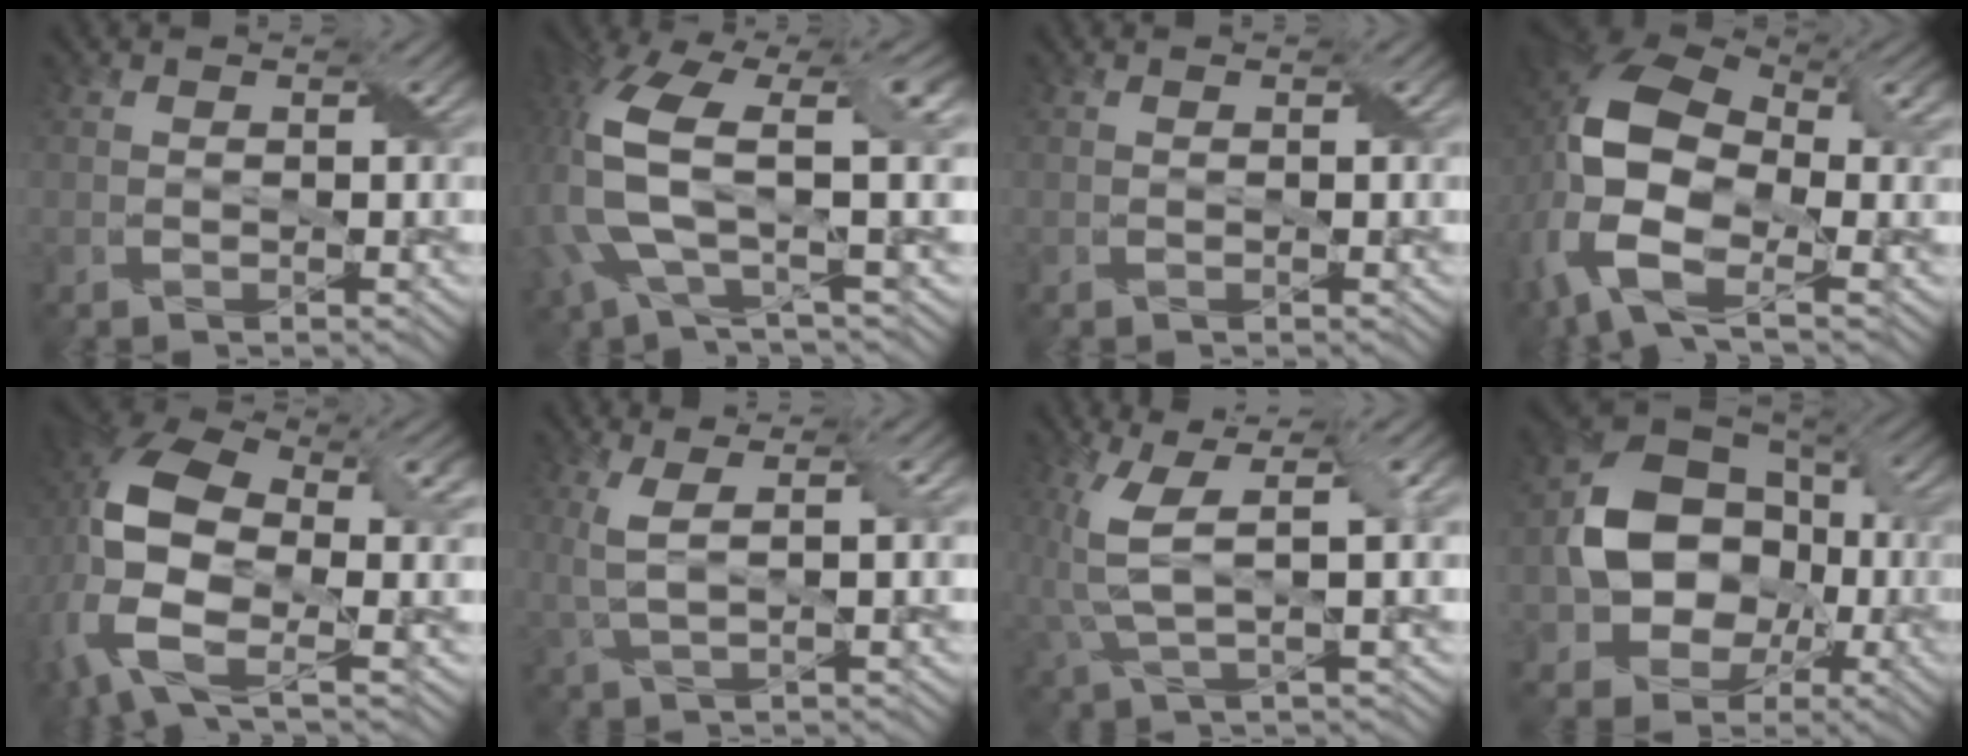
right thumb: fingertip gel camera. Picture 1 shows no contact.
{"total": 11.6, "force": [0.6, 4.2, 10.8], "torque": [-0.250, -0.003, 0.002]}
{"total": 0.0}
{"total": 15.7, "force": [-1.8, 9.8, 12.2], "torque": [-0.276, -0.016, -0.034]}
{"total": 14.9, "force": [-0.6, 8.8, 12.1], "torque": [-0.271, -0.013, -0.021]}
{"total": 4.1, "force": [1.2, 1.0, 3.8], "torque": [-0.086, 0.005, 0.020]}
{"total": 7.5, "force": [0.9, 2.3, 7.1], "torque": [-0.169, 0.008, 0.015]}
{"total": 12.9, "force": [-1.7, 10.3, 7.6], "torque": [-0.140, -0.006, -0.042]}